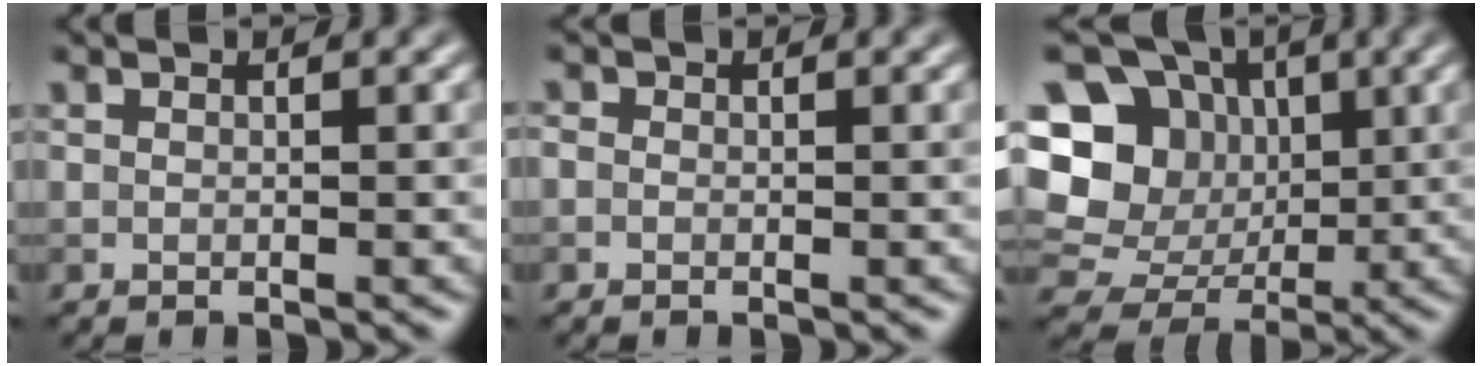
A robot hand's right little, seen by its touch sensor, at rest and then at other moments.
{"total": 0.6, "force": [-0.2, 0.5, 0.2], "torque": [-0.002, -0.004, -0.006]}
{"total": 13.4, "force": [1.9, 12.1, 5.5], "torque": [-0.150, 0.033, 0.022]}